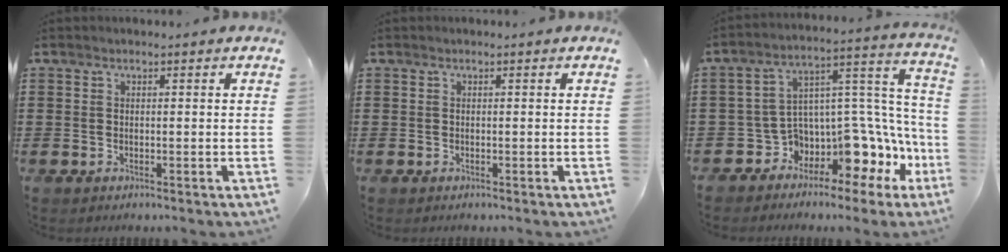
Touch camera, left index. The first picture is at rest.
{"total": 0.0}
{"total": 7.1, "force": [-4.4, 4.0, 3.9], "torque": [-0.075, -0.035, -0.081]}